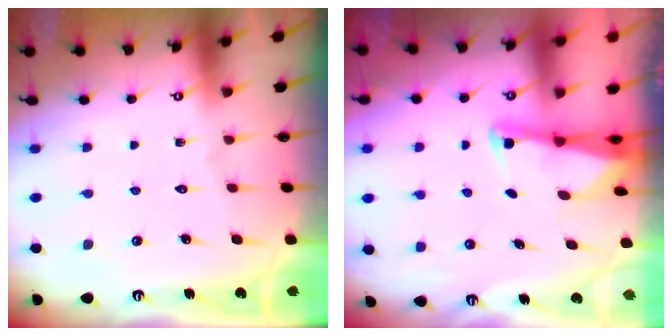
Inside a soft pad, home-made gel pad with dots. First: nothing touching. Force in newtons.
{"total": 2.6, "press": 2.6, "slide": 0.3}